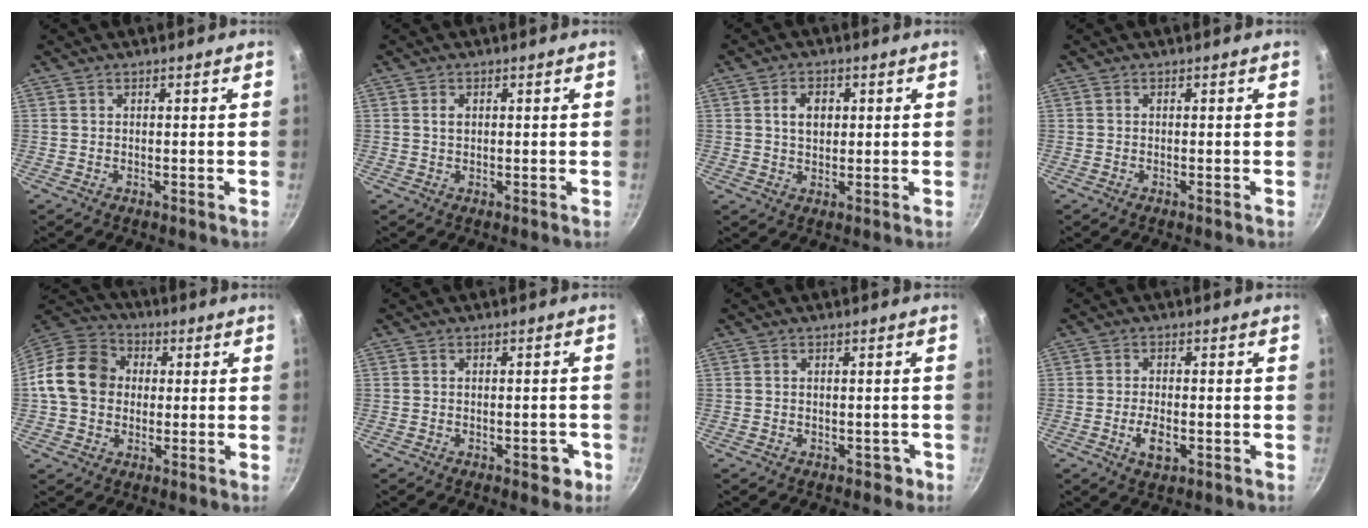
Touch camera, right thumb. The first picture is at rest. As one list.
[{"total": 1.6, "force": [0.4, 1.1, 1.1], "torque": [-0.017, 0.001, 0.007]}, {"total": 4.9, "force": [1.1, 3.4, 3.3], "torque": [-0.036, 0.001, 0.019]}, {"total": 0.0}, {"total": 13.9, "force": [0.6, 11.6, 7.5], "torque": [-0.111, 0.028, -0.007]}, {"total": 3.6, "force": [-1.7, 1.9, 2.6], "torque": [-0.014, 0.018, -0.015]}, {"total": 1.9, "force": [-0.9, 1.4, 0.8], "torque": [0.004, 0.020, 0.002]}, {"total": 4.7, "force": [-1.5, 2.3, 3.8], "torque": [-0.068, 0.005, -0.026]}]